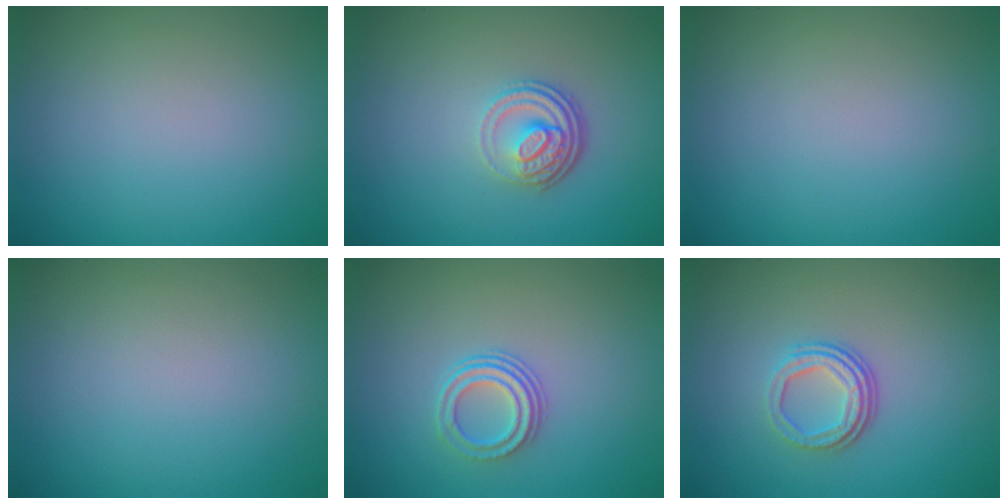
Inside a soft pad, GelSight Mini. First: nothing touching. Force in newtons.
{"total": 3.8, "press": 2.7, "slide": 2.7}
{"total": 0.0}
{"total": 0.0}
{"total": 2.8, "press": 2.2, "slide": 1.8}
{"total": 3.3, "press": 2.4, "slide": 2.3}